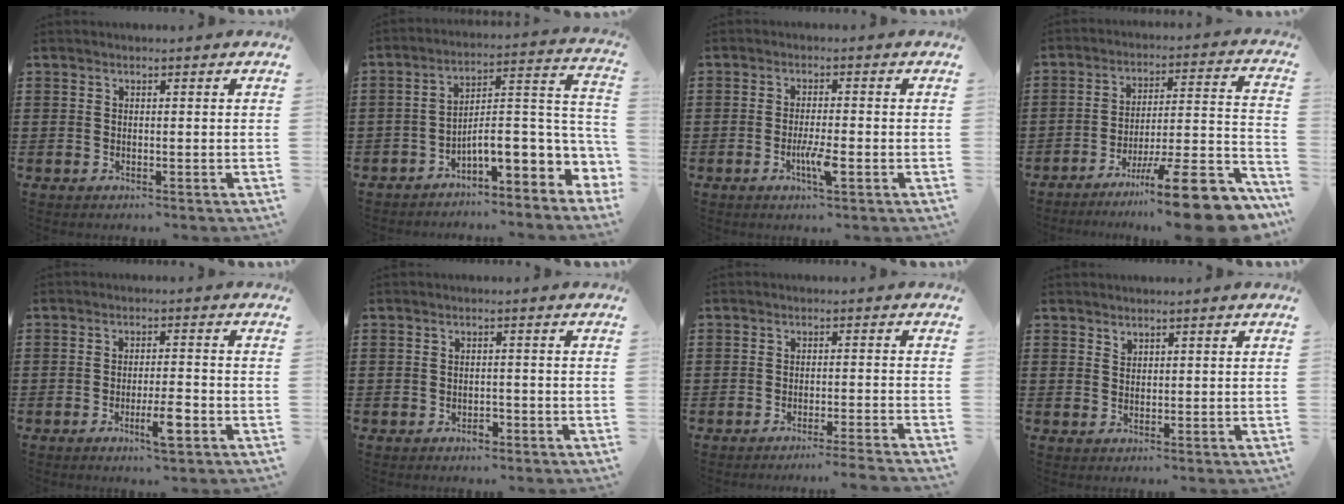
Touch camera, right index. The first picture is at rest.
{"total": 9.0, "force": [-3.3, 3.0, 7.8], "torque": [-0.119, -0.028, -0.065]}
{"total": 4.0, "force": [-1.5, 0.5, 3.7], "torque": [-0.068, -0.005, -0.027]}
{"total": 14.0, "force": [-10.1, 1.4, 9.5], "torque": [-0.118, 0.029, -0.175]}
{"total": 5.3, "force": [-2.5, 0.5, 4.7], "torque": [-0.088, -0.015, -0.043]}
{"total": 1.4, "force": [-1.1, 0.7, 0.6], "torque": [-0.017, -0.003, -0.022]}
{"total": 2.5, "force": [-2.2, -0.7, 1.0], "torque": [-0.016, -0.005, -0.043]}
{"total": 1.3, "force": [1.2, 0.6, 0.1], "torque": [-0.003, 0.001, 0.024]}